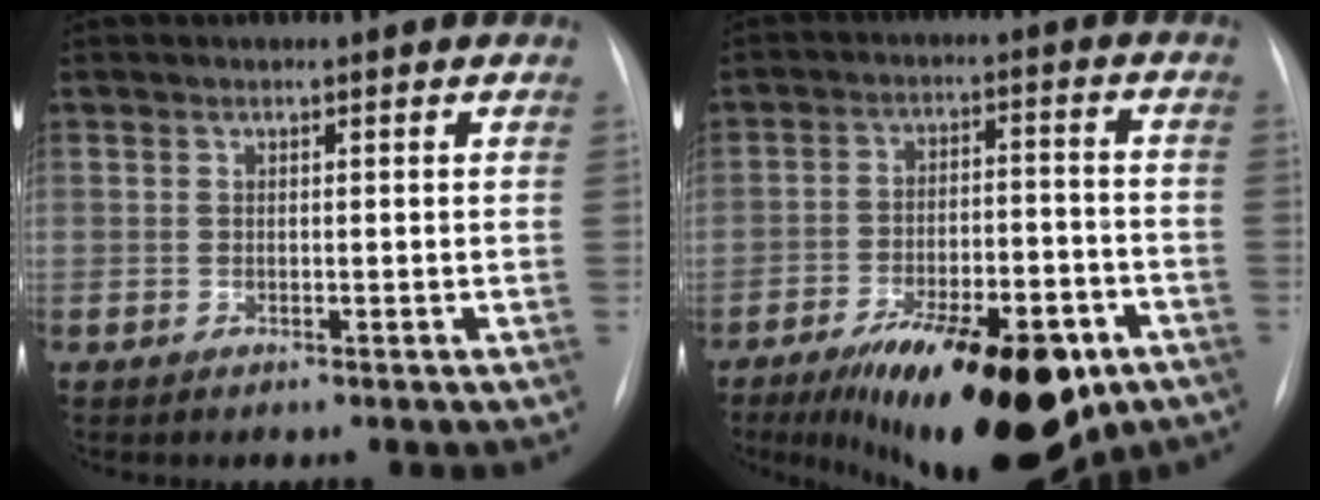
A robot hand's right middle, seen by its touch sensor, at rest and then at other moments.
{"total": 20.7, "force": [-12.4, 7.1, 14.9], "torque": [-0.182, 0.002, -0.185]}